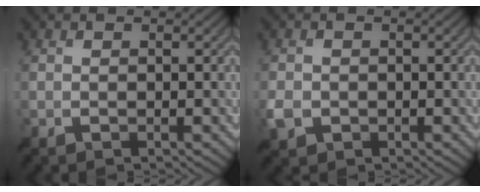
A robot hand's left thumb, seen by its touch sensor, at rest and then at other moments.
{"total": 2.3, "force": [-0.9, 1.7, 1.3], "torque": [-0.033, -0.005, -0.021]}